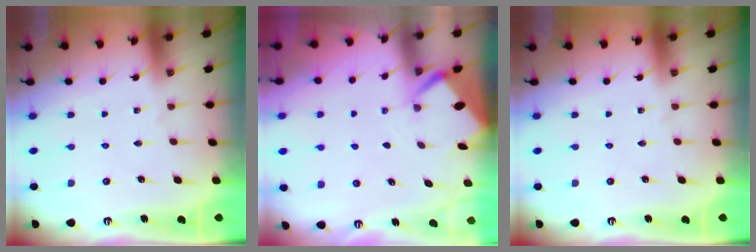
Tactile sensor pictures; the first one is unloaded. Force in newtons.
{"total": 2.5, "press": 2.5, "slide": 0.3}
{"total": 0.0}